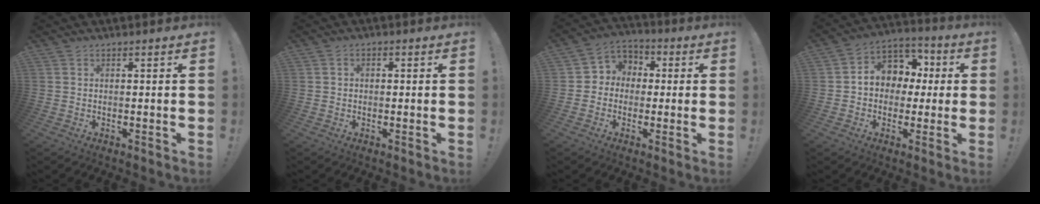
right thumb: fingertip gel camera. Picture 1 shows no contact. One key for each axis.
{"total": 1.4, "fx": -0.6, "fy": 1.2, "fz": 0.6, "tx": -0.009, "ty": 0.006, "tz": -0.011}
{"total": 6.6, "fx": -1.4, "fy": 6.3, "fz": 1.6, "tx": -0.013, "ty": 0.015, "tz": -0.019}
{"total": 10.5, "fx": 1.7, "fy": 9.2, "fz": 4.6, "tx": -0.052, "ty": -0.005, "tz": 0.037}